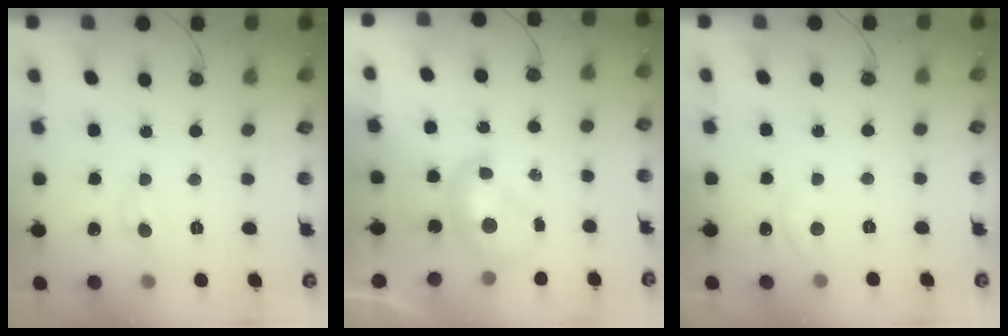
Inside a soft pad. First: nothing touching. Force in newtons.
{"total": 1.7, "press": 1.7, "slide": 0.2}
{"total": 1.8, "press": 1.7, "slide": 0.7}